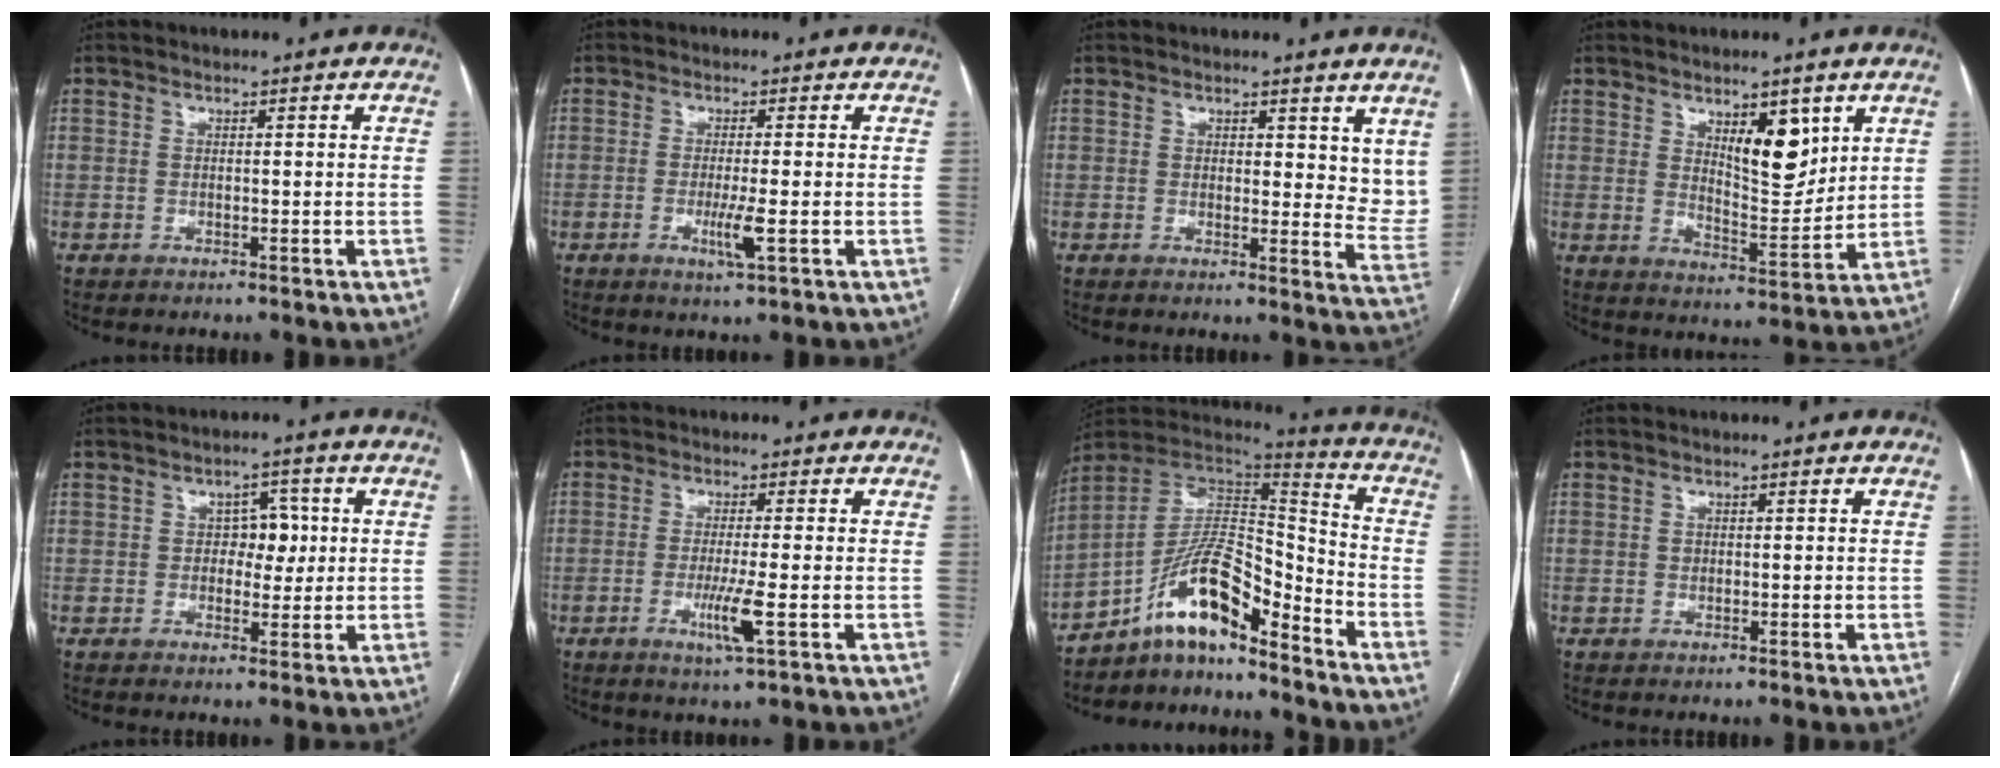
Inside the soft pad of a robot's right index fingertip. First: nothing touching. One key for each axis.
{"total": 3.7, "fx": -1.1, "fy": -0.1, "fz": 3.6, "tx": -0.069, "ty": -0.010, "tz": -0.019}
{"total": 6.1, "fx": 4.3, "fy": 3.2, "fz": 2.8, "tx": -0.016, "ty": -0.029, "tz": 0.042}
{"total": 8.0, "fx": 4.1, "fy": 2.9, "fz": 6.2, "tx": -0.099, "ty": -0.012, "tz": 0.071}
{"total": 4.2, "fx": 0.4, "fy": 2.8, "fz": 3.1, "tx": -0.039, "ty": 0.014, "tz": 0.006}
{"total": 5.1, "fx": -1.6, "fy": -0.3, "fz": 4.8, "tx": -0.096, "ty": -0.014, "tz": -0.030}
{"total": 13.0, "fx": -9.6, "fy": 3.2, "fz": 8.0, "tx": -0.139, "ty": 0.037, "tz": -0.171}
{"total": 0.7, "fx": 0.0, "fy": 0.6, "fz": 0.4, "tx": -0.006, "ty": 0.001, "tz": -0.001}